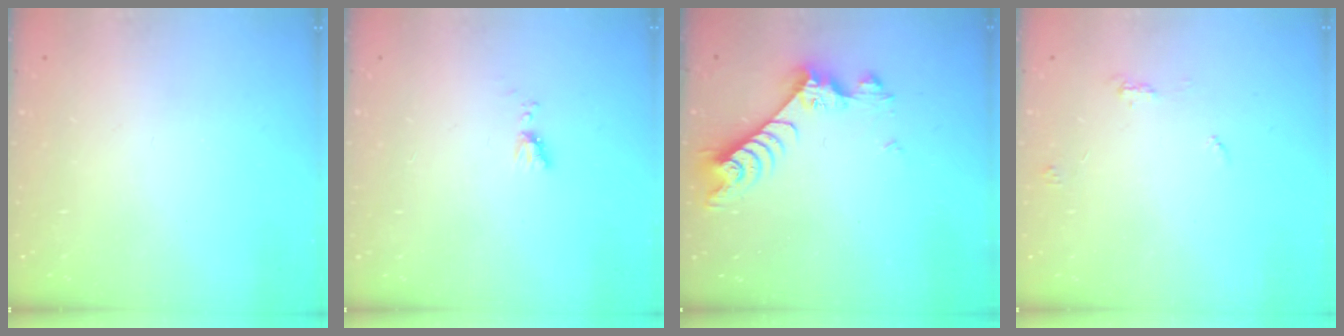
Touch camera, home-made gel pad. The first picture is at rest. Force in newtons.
{"total": 3.7, "press": 3.6, "slide": 0.7}
{"total": 7.0, "press": 7.0, "slide": 0.5}
{"total": 5.6, "press": 5.6, "slide": 0.4}